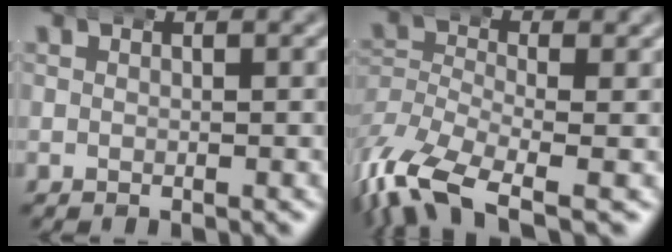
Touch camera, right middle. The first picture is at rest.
{"total": 6.6, "force": [-3.6, 3.2, 4.4], "torque": [-0.108, -0.036, -0.046]}